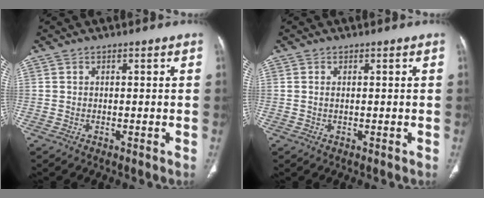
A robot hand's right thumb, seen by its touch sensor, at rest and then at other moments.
{"total": 0.8, "force": [0.2, 0.3, 0.7], "torque": [-0.019, 0.003, 0.007]}